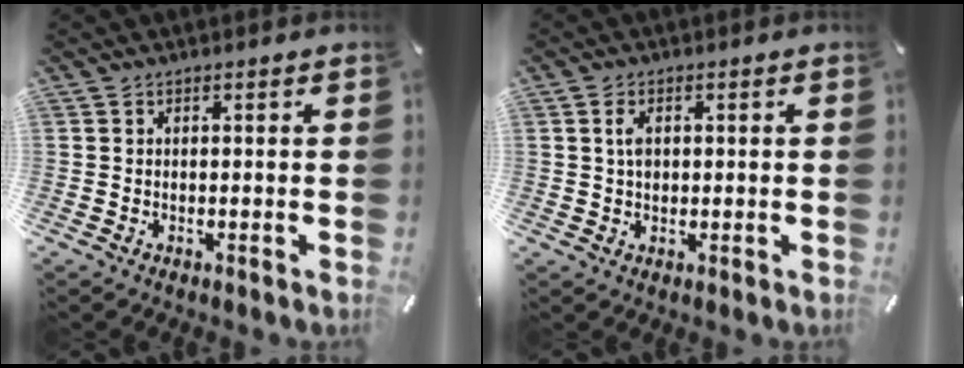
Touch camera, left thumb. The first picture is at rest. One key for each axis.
{"total": 3.2, "fx": 0.8, "fy": 2.3, "fz": 2.2, "tx": -0.038, "ty": 0.006, "tz": 0.010}